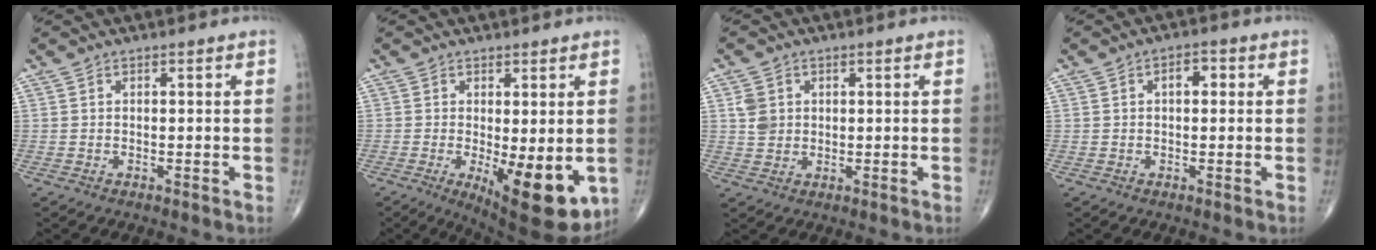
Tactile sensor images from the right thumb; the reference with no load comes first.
{"total": 12.5, "force": [-2.8, 4.4, 11.4], "torque": [-0.149, -0.026, -0.026]}
{"total": 3.6, "force": [0.9, 3.1, 1.7], "torque": [-0.017, -0.003, 0.020]}
{"total": 2.9, "force": [0.6, 1.7, 2.3], "torque": [-0.026, 0.009, 0.004]}